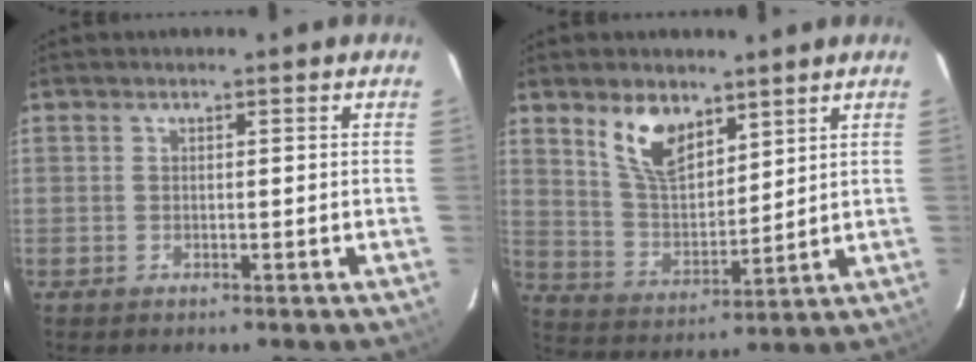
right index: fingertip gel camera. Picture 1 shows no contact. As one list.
[{"total": 10.0, "force": [6.3, 4.9, 6.0], "torque": [-0.110, 0.008, 0.130]}]